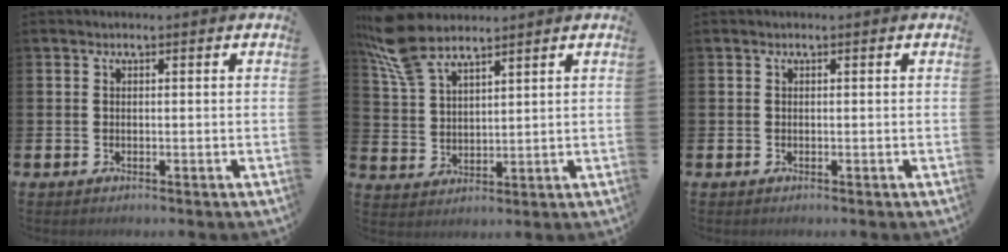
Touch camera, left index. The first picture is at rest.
{"total": 9.0, "force": [7.7, 2.9, 3.4], "torque": [-0.086, -0.026, 0.145]}
{"total": 0.0}